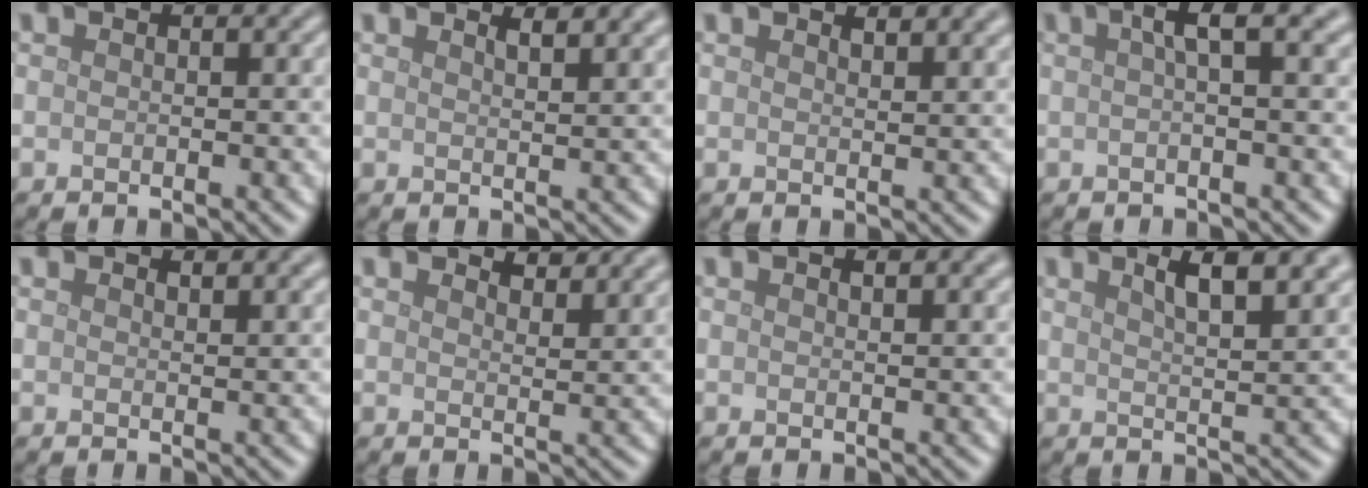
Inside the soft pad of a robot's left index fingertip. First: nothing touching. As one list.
[{"total": 2.9, "force": [2.3, 0.9, 1.6], "torque": [-0.010, 0.011, 0.023]}, {"total": 1.9, "force": [1.6, 0.4, 0.8], "torque": [-0.008, 0.000, 0.028]}, {"total": 3.3, "force": [1.0, 0.7, 3.0], "torque": [-0.039, 0.012, 0.012]}, {"total": 1.6, "force": [1.4, 0.3, 0.6], "torque": [-0.006, 0.000, 0.022]}, {"total": 3.7, "force": [3.5, 0.7, 1.0], "torque": [-0.021, -0.001, 0.046]}, {"total": 1.8, "force": [1.3, 0.6, 1.1], "torque": [-0.007, 0.004, 0.017]}, {"total": 6.0, "force": [3.6, 1.8, 4.5], "torque": [-0.042, 0.020, 0.043]}]